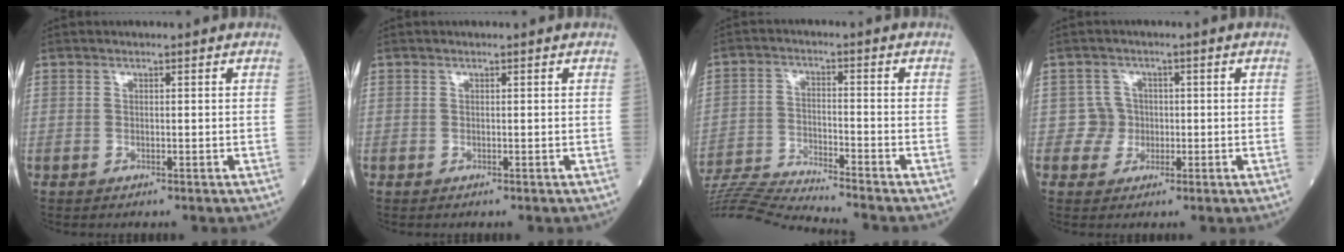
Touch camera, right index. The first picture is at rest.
{"total": 0.0}
{"total": 11.8, "force": [-11.4, -2.2, 2.2], "torque": [-0.037, -0.008, -0.208]}
{"total": 3.0, "force": [-0.3, 2.9, -0.4], "torque": [0.020, 0.011, -0.010]}